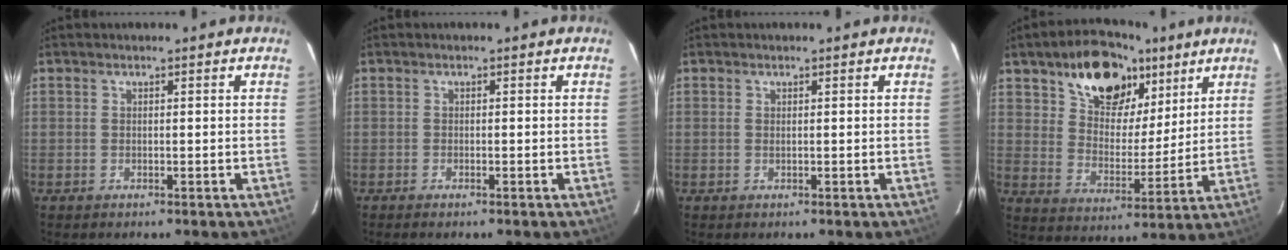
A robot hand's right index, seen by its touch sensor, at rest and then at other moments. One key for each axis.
{"total": 0.6, "fx": -0.6, "fy": -0.1, "fz": 0.1, "tx": -0.004, "ty": -0.002, "tz": -0.012}
{"total": 0.0}
{"total": 16.9, "fx": 10.2, "fy": 9.4, "fz": 9.6, "tx": -0.163, "ty": 0.025, "tz": 0.177}